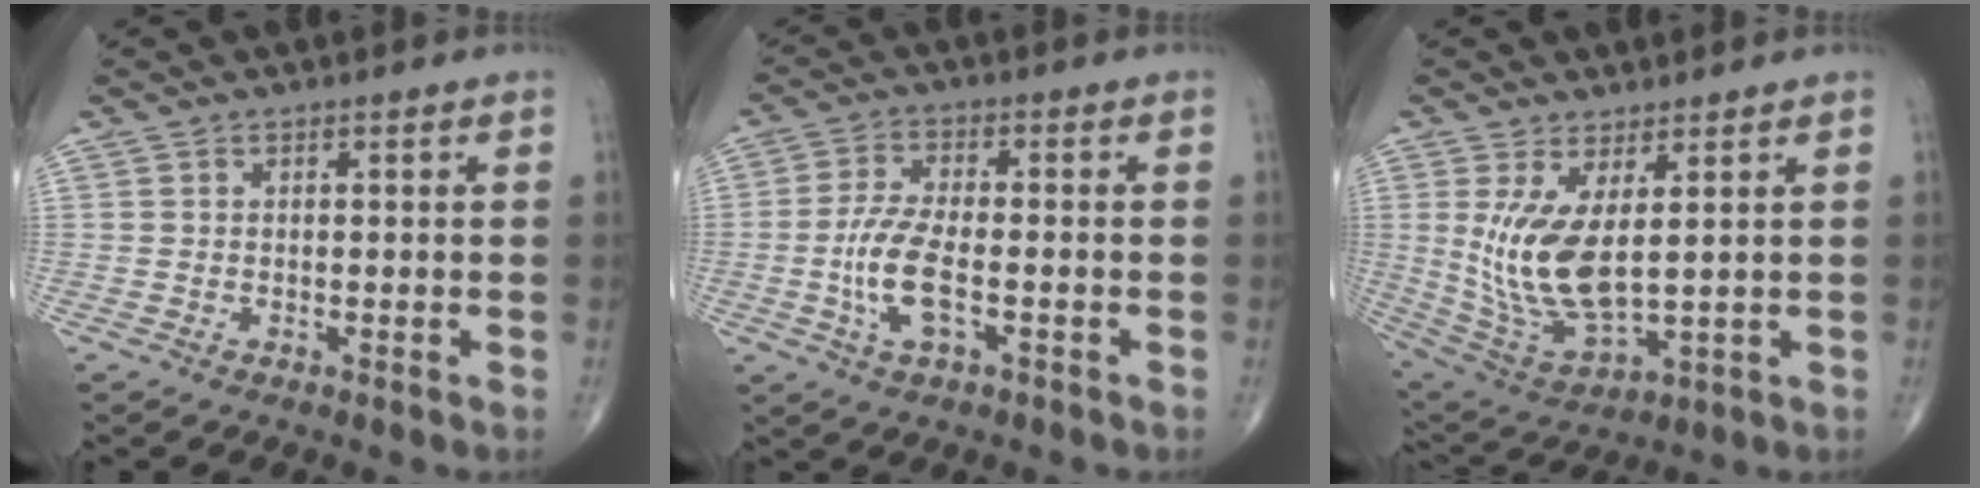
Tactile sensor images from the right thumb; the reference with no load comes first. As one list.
[{"total": 8.5, "force": [-2.1, 3.4, 7.5], "torque": [-0.162, 0.008, -0.040]}, {"total": 12.6, "force": [2.5, 5.1, 11.3], "torque": [-0.233, -0.031, 0.069]}]